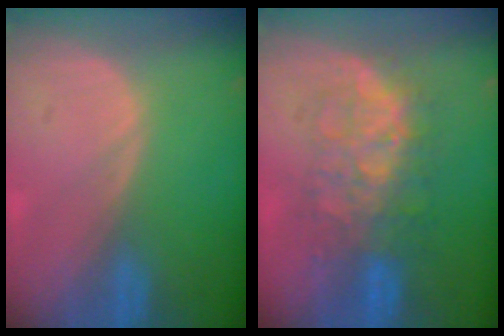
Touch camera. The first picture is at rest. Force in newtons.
{"total": 8.0, "press": 8.0, "slide": 0.6}